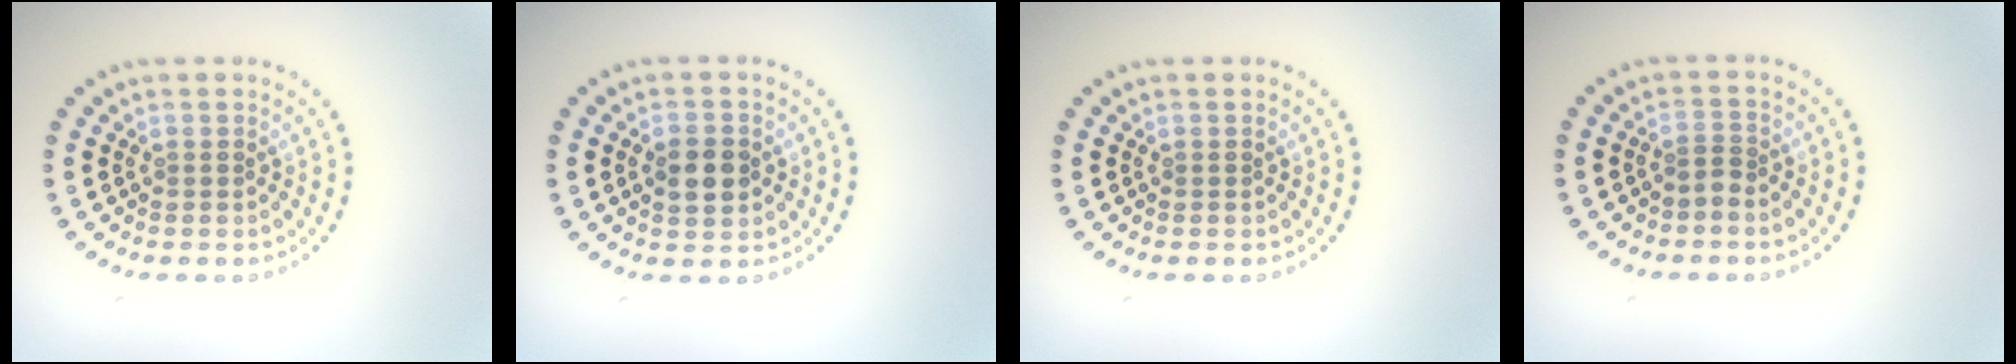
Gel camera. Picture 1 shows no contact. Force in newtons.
{"total": 3.0, "press": 3.0, "slide": 0.1}
{"total": 0.0}
{"total": 1.1, "press": 0.7, "slide": 0.8}